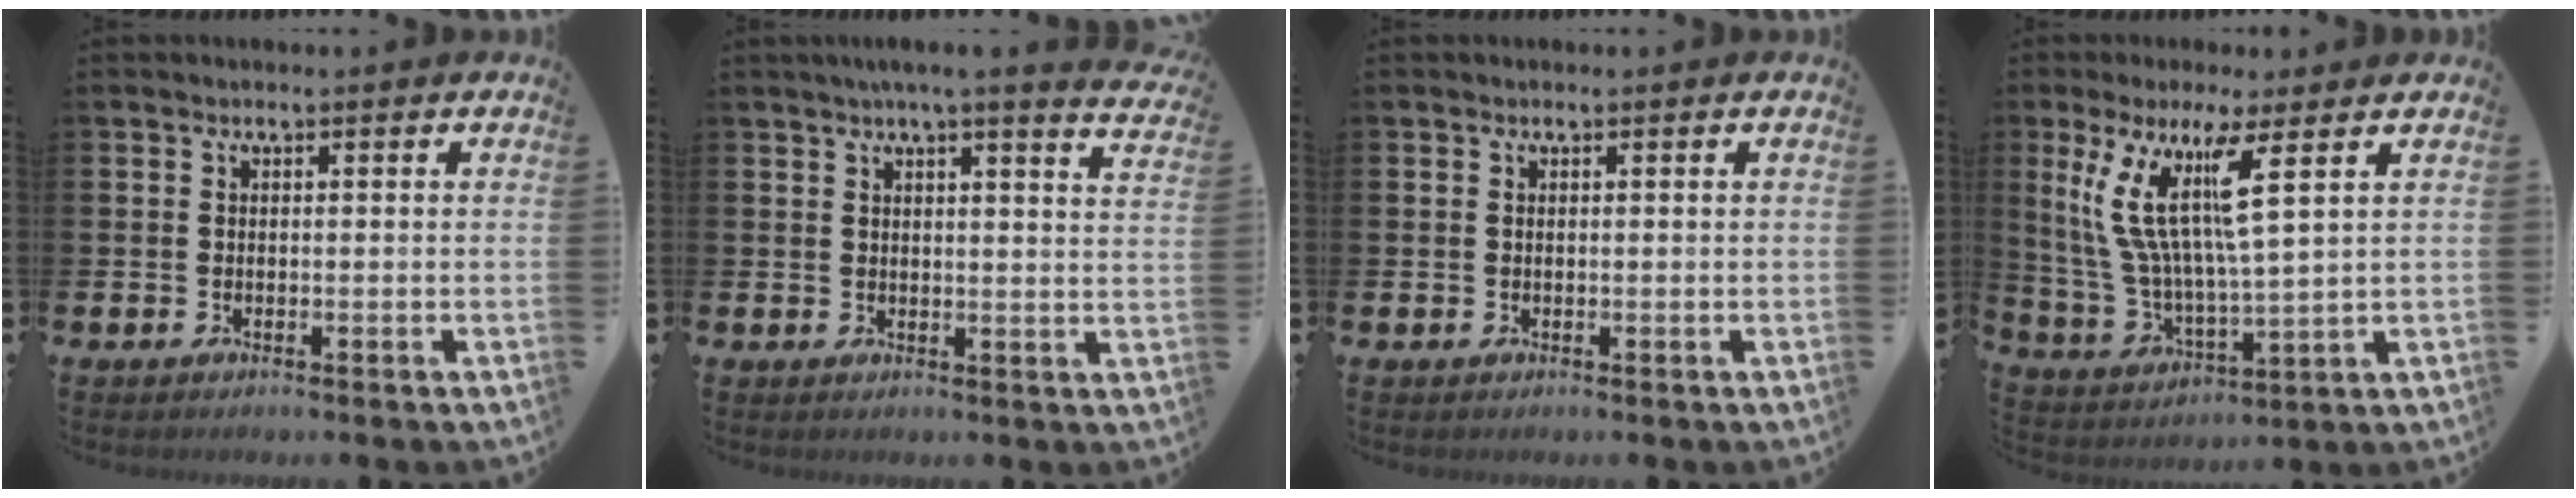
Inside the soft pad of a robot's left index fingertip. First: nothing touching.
{"total": 4.2, "force": [3.8, -0.6, 1.7], "torque": [-0.033, -0.020, 0.065]}
{"total": 0.0}
{"total": 11.2, "force": [6.9, 1.3, 8.8], "torque": [-0.189, -0.027, 0.117]}